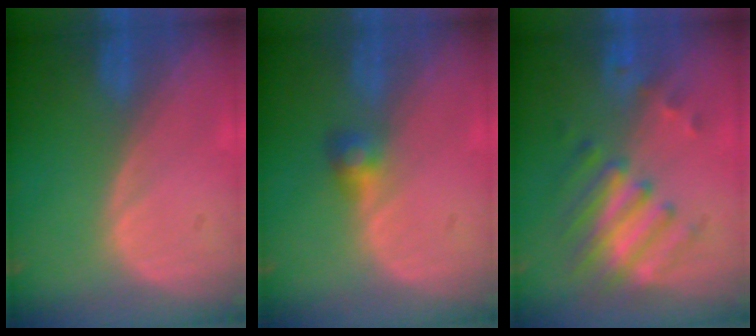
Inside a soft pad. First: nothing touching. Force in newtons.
{"total": 2.5, "press": 2.5, "slide": 0.2}
{"total": 8.1, "press": 7.0, "slide": 3.9}